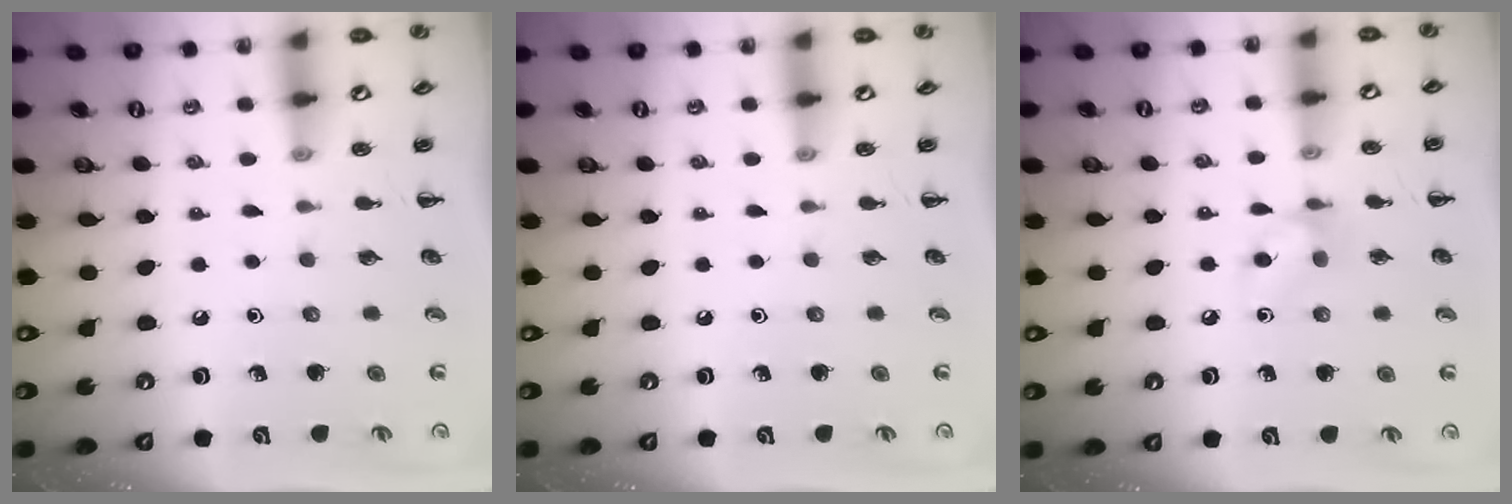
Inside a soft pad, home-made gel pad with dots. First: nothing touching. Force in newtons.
{"total": 0.0}
{"total": 6.1, "press": 6.1, "slide": 0.5}